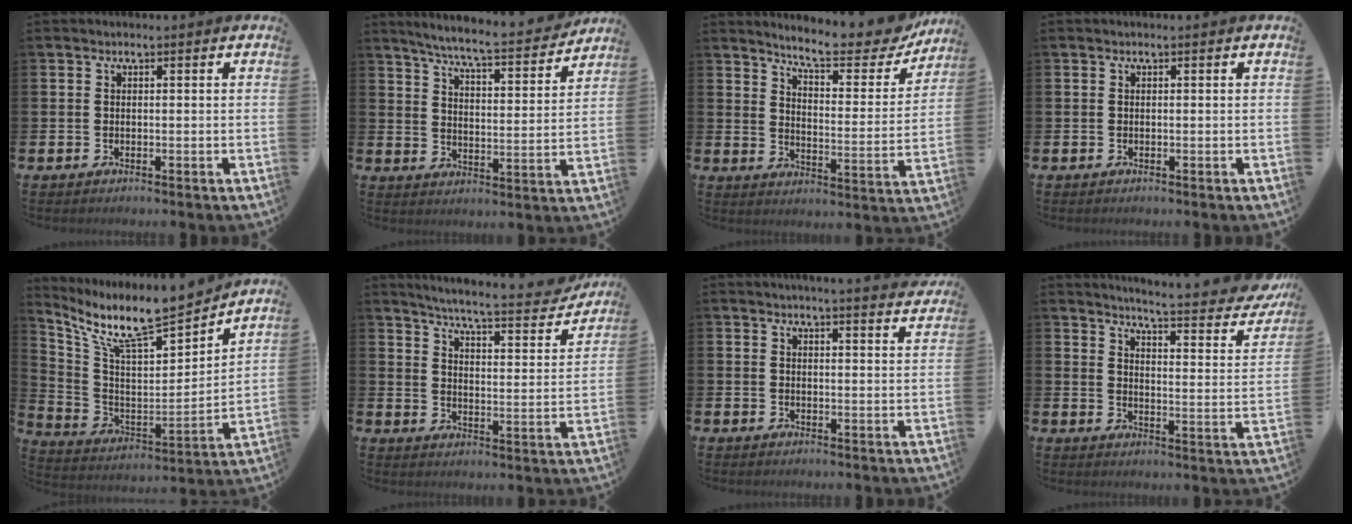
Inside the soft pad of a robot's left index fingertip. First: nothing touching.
{"total": 6.6, "force": [6.2, 0.0, 2.3], "torque": [-0.065, -0.048, 0.101]}
{"total": 7.9, "force": [7.3, 1.4, 2.7], "torque": [-0.065, -0.056, 0.121]}
{"total": 0.0}
{"total": 11.8, "force": [10.1, 2.0, 5.8], "torque": [-0.150, -0.072, 0.172]}
{"total": 5.9, "force": [5.6, 0.2, 2.1], "torque": [-0.063, -0.047, 0.087]}
{"total": 3.4, "force": [3.4, -0.5, 0.2], "torque": [-0.002, -0.023, 0.060]}
{"total": 4.9, "force": [4.5, 0.0, 1.8], "torque": [-0.046, -0.048, 0.067]}